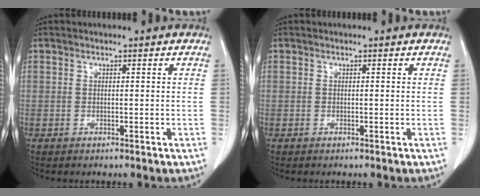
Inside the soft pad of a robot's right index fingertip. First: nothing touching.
{"total": 0.0}